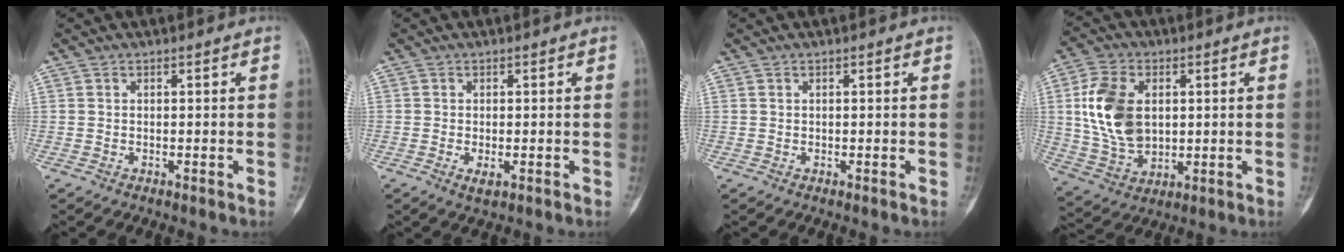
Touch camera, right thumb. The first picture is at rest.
{"total": 1.8, "force": [-0.6, 0.9, 1.4], "torque": [-0.030, -0.003, -0.012]}
{"total": 0.0}
{"total": 14.1, "force": [2.1, 9.4, 10.4], "torque": [-0.190, -0.005, 0.046]}